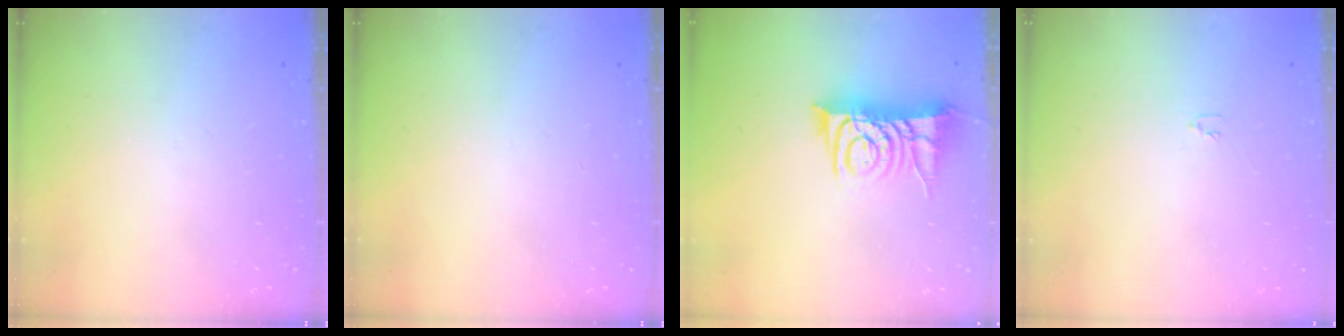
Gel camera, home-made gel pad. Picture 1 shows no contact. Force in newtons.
{"total": 0.0}
{"total": 11.5, "press": 11.4, "slide": 1.0}
{"total": 2.9, "press": 2.9, "slide": 0.4}